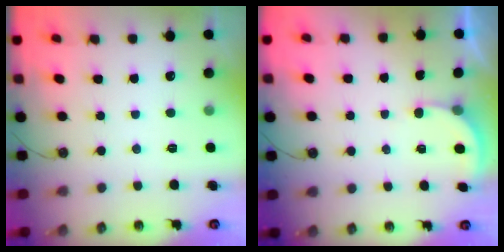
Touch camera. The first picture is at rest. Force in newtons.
{"total": 2.4, "press": 2.4, "slide": 0.3}